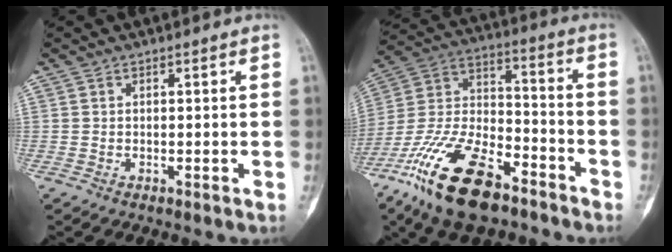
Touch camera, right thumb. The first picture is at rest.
{"total": 22.4, "force": [-14.2, 9.3, 14.5], "torque": [-0.307, 0.055, -0.266]}